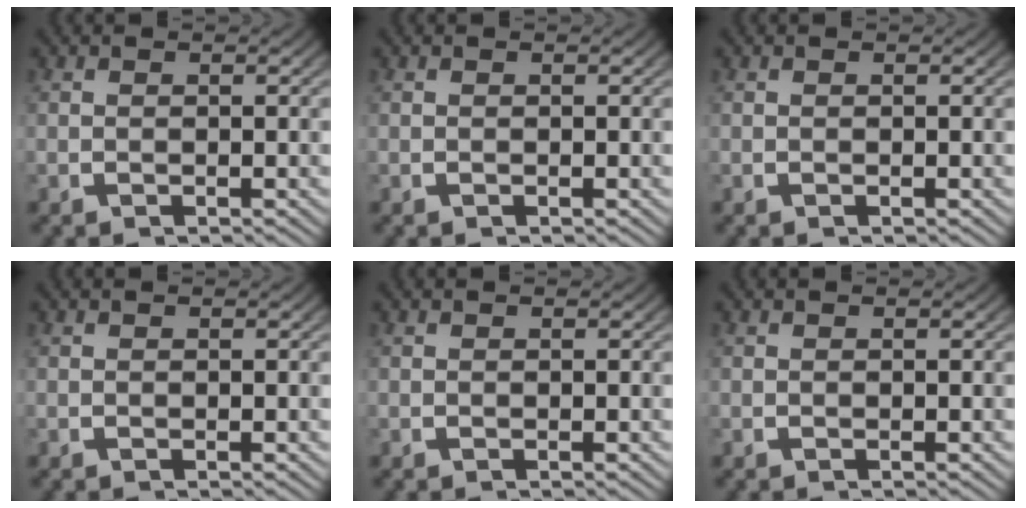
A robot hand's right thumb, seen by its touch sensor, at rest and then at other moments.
{"total": 0.0}
{"total": 0.0}
{"total": 0.0}
{"total": 0.0}
{"total": 0.0}